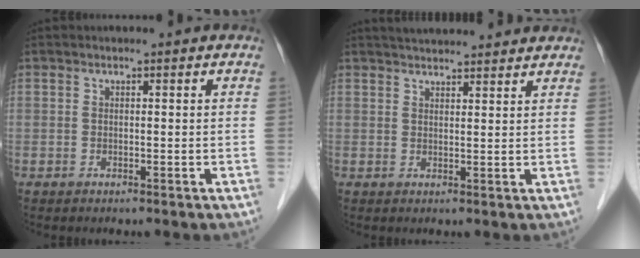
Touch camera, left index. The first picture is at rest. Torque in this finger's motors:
{"motor_torque": [-0.50, -0.92, 0.33, 0.06]}